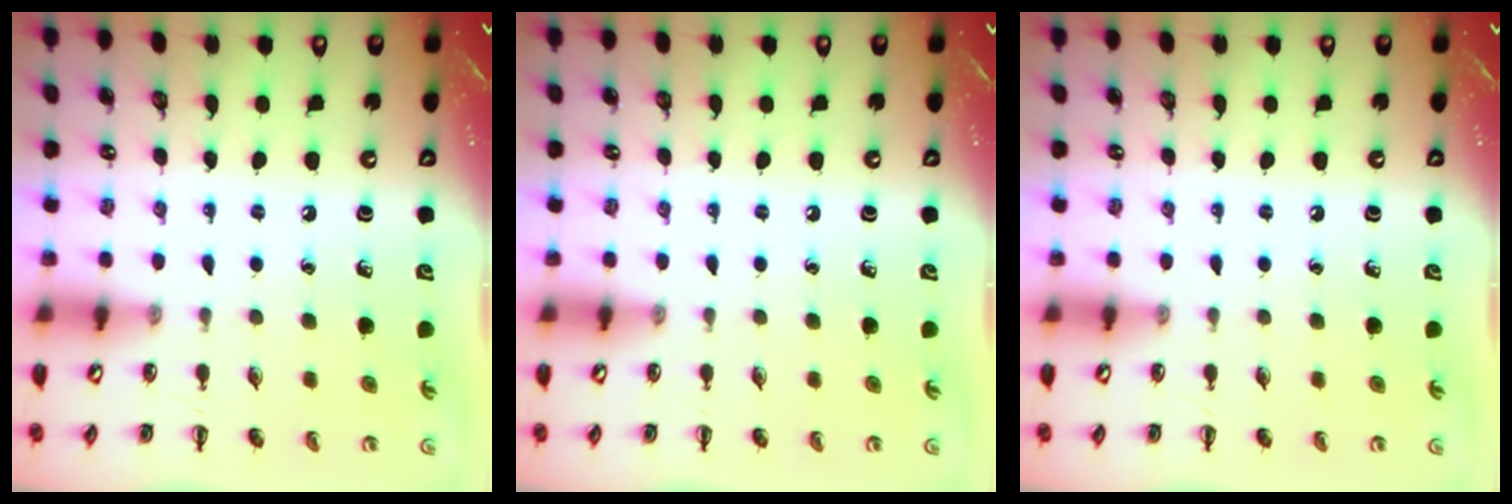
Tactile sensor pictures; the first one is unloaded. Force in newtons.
{"total": 0.0}
{"total": 0.0}